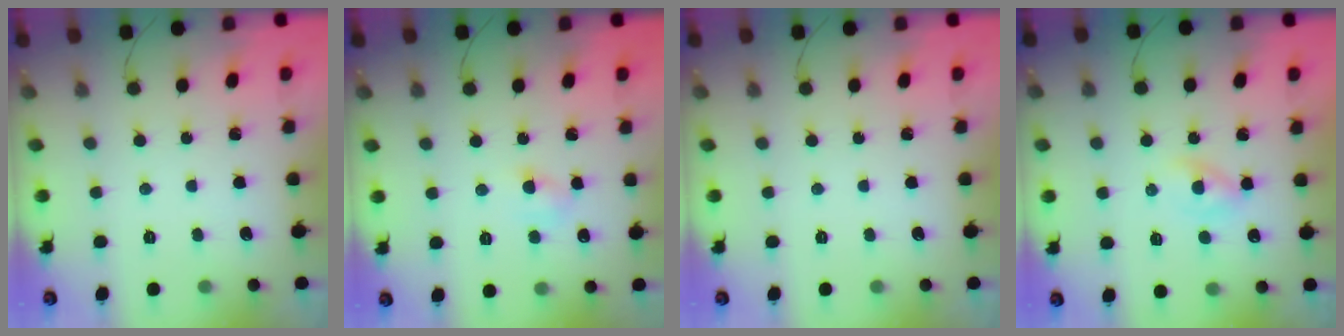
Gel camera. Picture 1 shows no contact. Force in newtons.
{"total": 4.1, "press": 3.9, "slide": 1.2}
{"total": 0.0}
{"total": 2.2, "press": 2.0, "slide": 1.0}